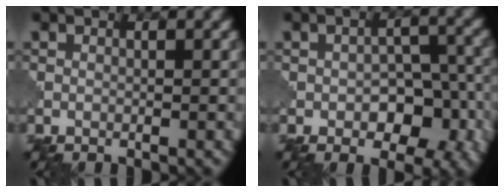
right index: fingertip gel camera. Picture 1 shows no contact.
{"total": 6.6, "force": [-2.0, 4.1, 4.8], "torque": [-0.053, -0.002, -0.027]}